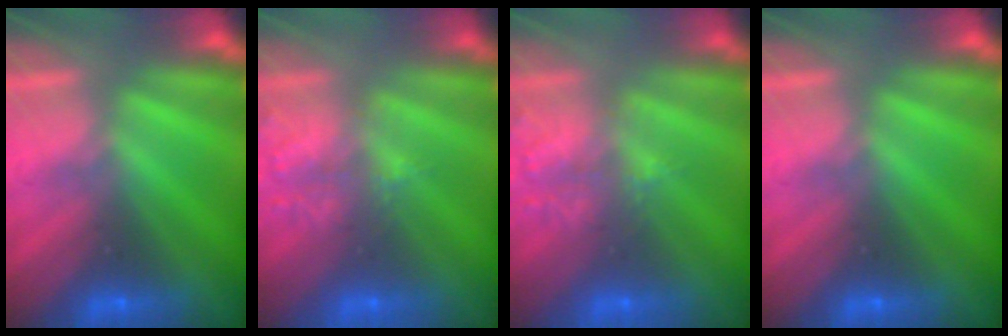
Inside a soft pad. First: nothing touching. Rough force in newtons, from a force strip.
{"total": 1.6}
{"total": 1.6}
{"total": 0.0}